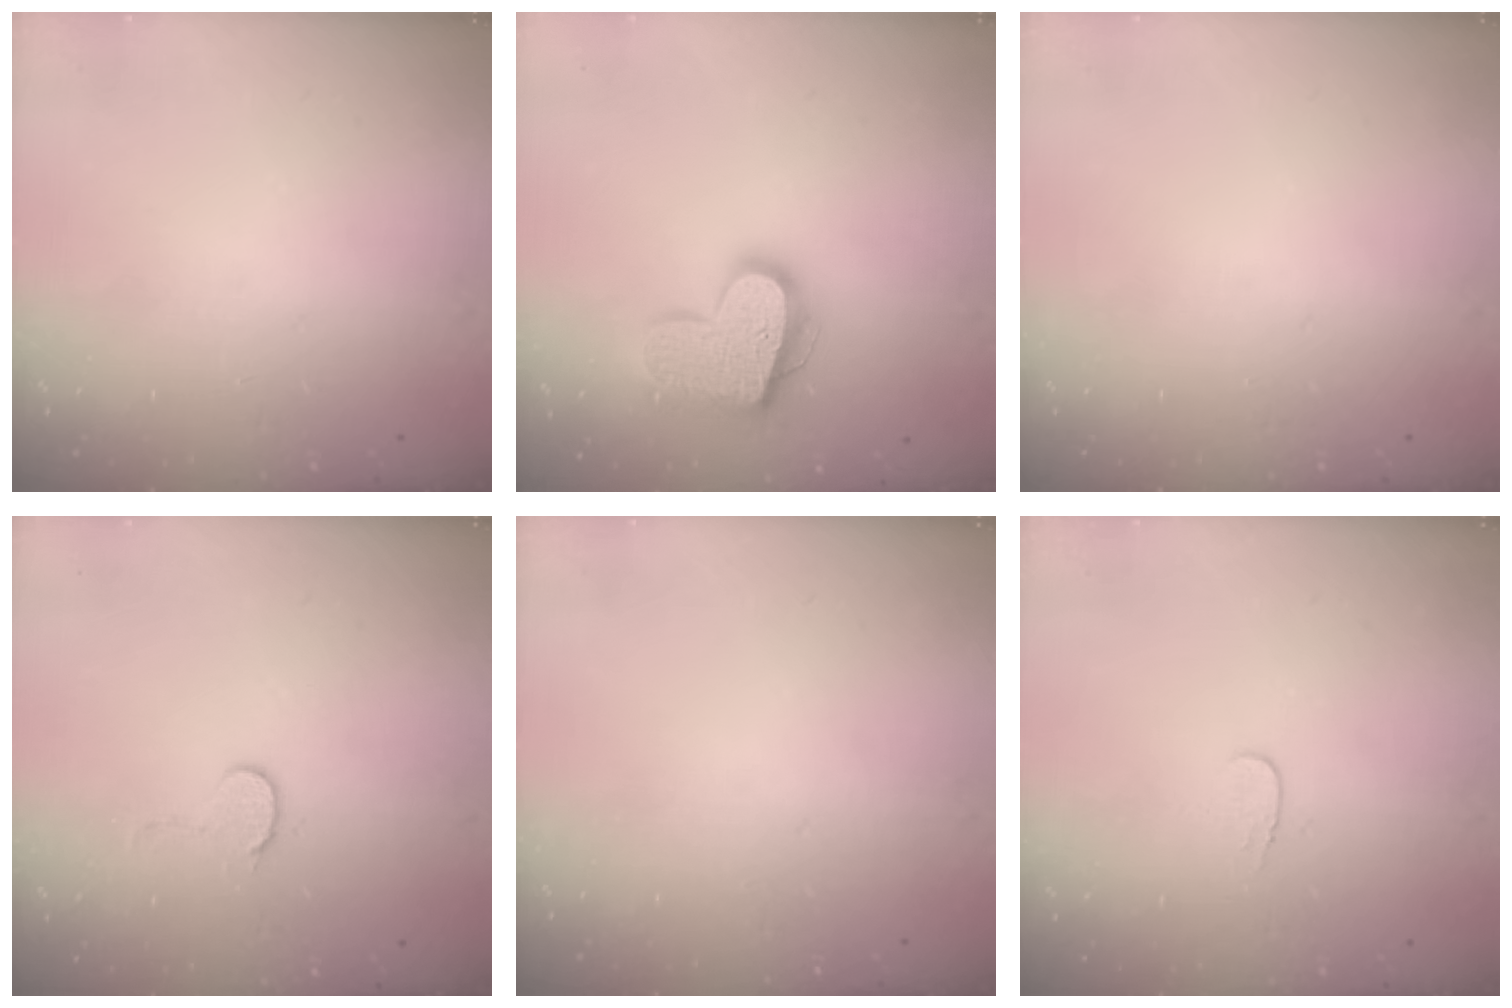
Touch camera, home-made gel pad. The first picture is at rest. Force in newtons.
{"total": 17.4, "press": 17.3, "slide": 1.4}
{"total": 0.0}
{"total": 5.9, "press": 5.9, "slide": 0.5}
{"total": 0.0}
{"total": 3.4, "press": 3.4, "slide": 0.4}